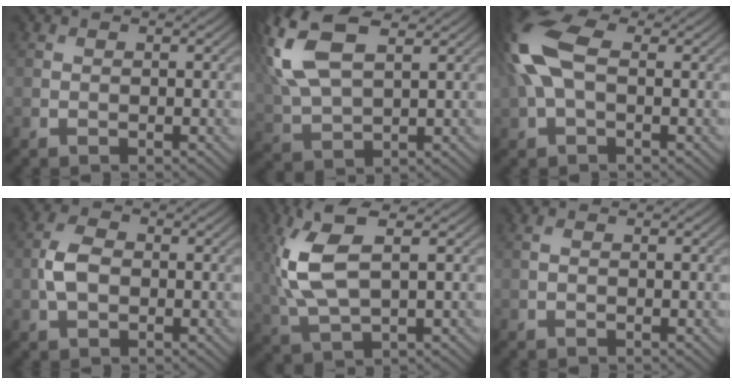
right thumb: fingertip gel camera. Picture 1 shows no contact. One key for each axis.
{"total": 13.9, "fx": 5.4, "fy": 6.9, "fz": 10.8, "tx": -0.274, "ty": 0.017, "tz": 0.103}
{"total": 10.5, "fx": 1.7, "fy": 5.7, "fz": 8.6, "tx": -0.231, "ty": 0.023, "tz": 0.020}
{"total": 4.1, "fx": -0.4, "fy": 2.7, "fz": 3.0, "tx": -0.070, "ty": 0.004, "tz": -0.012}
{"total": 9.6, "fx": 2.1, "fy": 3.9, "fz": 8.5, "tx": -0.208, "ty": 0.005, "tz": 0.040}
{"total": 0.6, "fx": 0.1, "fy": 0.2, "fz": 0.5, "tx": -0.016, "ty": 0.002, "tz": 0.000}